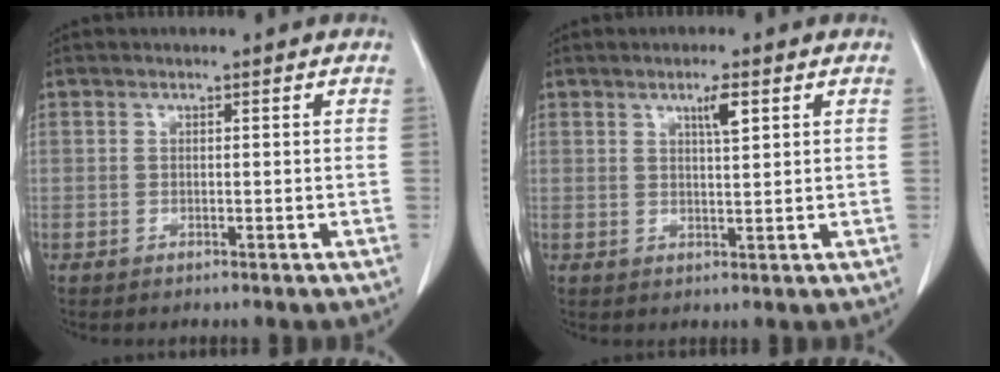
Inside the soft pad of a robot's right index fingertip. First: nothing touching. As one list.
[{"total": 2.9, "force": [1.5, 0.3, 2.5], "torque": [-0.044, -0.002, 0.024]}]